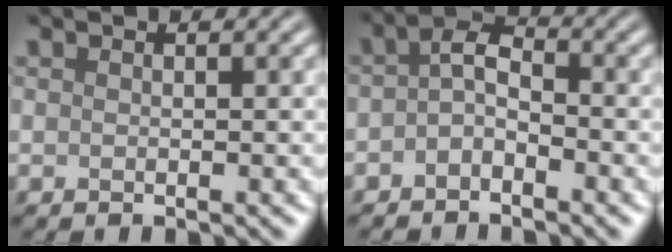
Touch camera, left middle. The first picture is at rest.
{"total": 2.5, "force": [-1.3, 1.2, 1.7], "torque": [-0.033, 0.008, -0.031]}